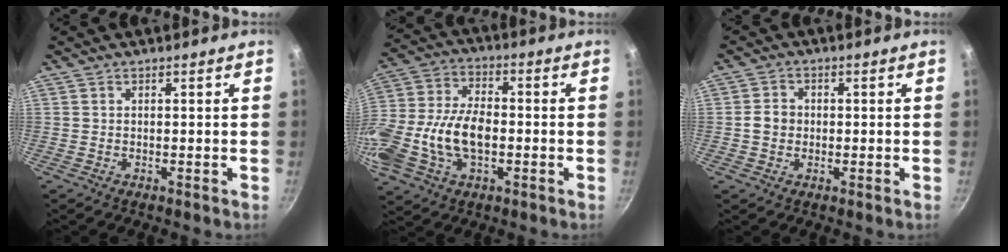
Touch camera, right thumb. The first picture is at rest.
{"total": 17.2, "force": [-3.0, 10.6, 13.3], "torque": [-0.265, 0.031, -0.061]}
{"total": 3.6, "force": [-0.3, 3.2, 1.7], "torque": [-0.017, 0.012, -0.010]}